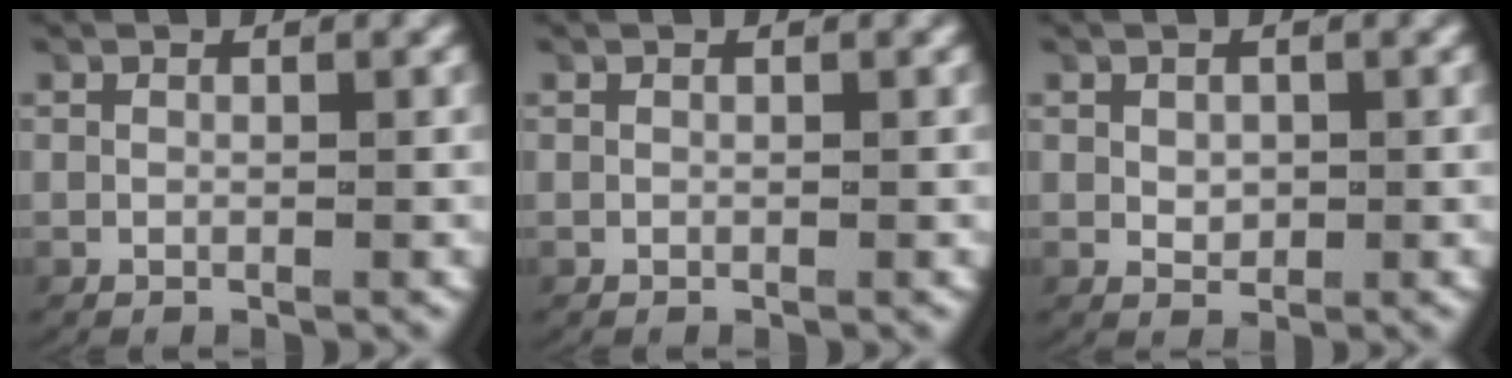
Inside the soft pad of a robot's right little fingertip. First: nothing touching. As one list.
[{"total": 0.0}, {"total": 1.1, "force": [0.1, 0.8, 0.8], "torque": [-0.017, -0.007, 0.009]}]